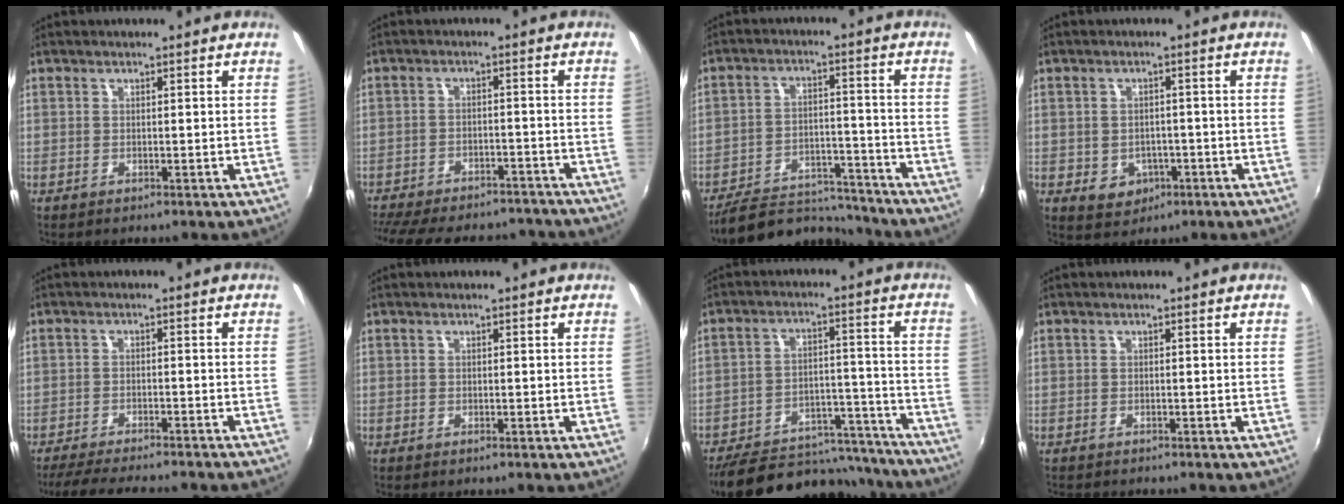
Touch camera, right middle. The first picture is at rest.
{"total": 21.4, "force": [-18.3, 7.3, 8.4], "torque": [-0.188, -0.002, -0.240]}
{"total": 14.2, "force": [-13.1, 4.0, 4.1], "torque": [-0.091, 0.012, -0.191]}
{"total": 5.3, "force": [-1.8, 4.5, 2.1], "torque": [-0.050, 0.004, -0.011]}
{"total": 12.9, "force": [-11.4, 1.3, 5.9], "torque": [-0.124, -0.023, -0.167]}
{"total": 0.0}
{"total": 24.3, "force": [-21.1, 8.4, 8.6], "torque": [-0.163, 0.025, -0.267]}
{"total": 1.6, "force": [-1.5, 0.2, 0.4], "torque": [-0.013, -0.010, -0.023]}